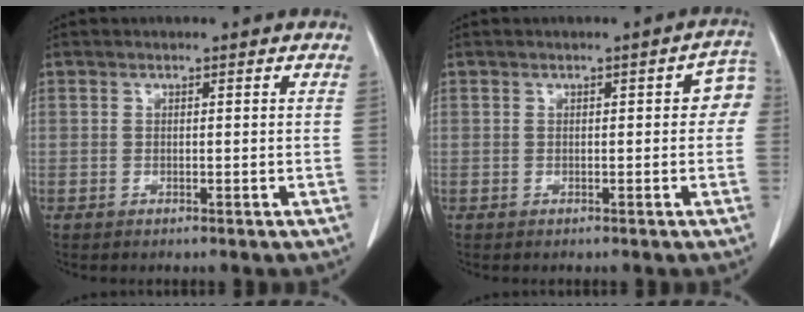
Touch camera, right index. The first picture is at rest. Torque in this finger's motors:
{"motor_torque": [0.31, -0.04, 0.07, 0.00]}